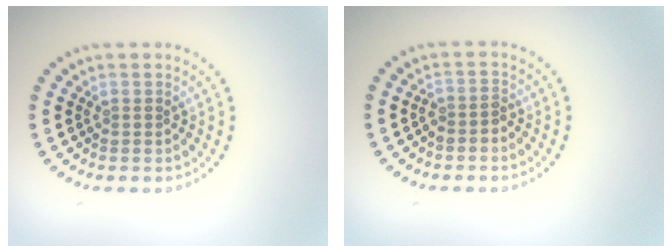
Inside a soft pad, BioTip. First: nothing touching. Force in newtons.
{"total": 1.5, "press": 1.1, "slide": 0.9}